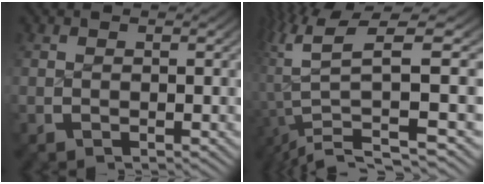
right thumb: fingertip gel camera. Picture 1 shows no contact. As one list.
[{"total": 11.6, "force": [0.1, 6.3, 9.7], "torque": [-0.202, -0.023, 0.007]}]